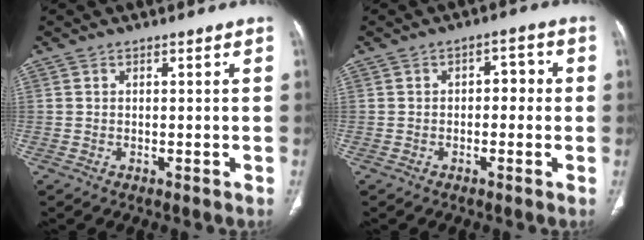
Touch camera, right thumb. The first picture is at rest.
{"total": 3.7, "force": [-0.2, 2.4, 2.9], "torque": [-0.013, 0.018, -0.012]}